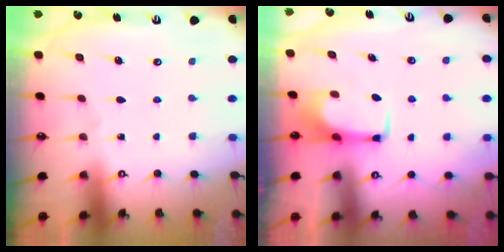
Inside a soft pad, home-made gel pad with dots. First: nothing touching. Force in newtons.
{"total": 1.7, "press": 1.6, "slide": 0.5}